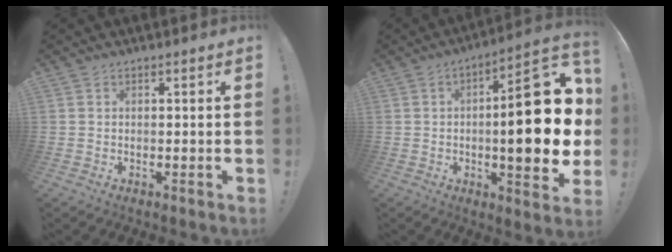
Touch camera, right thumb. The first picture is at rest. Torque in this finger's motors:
{"motor_torque": [0.39, 0.92, 0.81, 0.73, 0.31]}